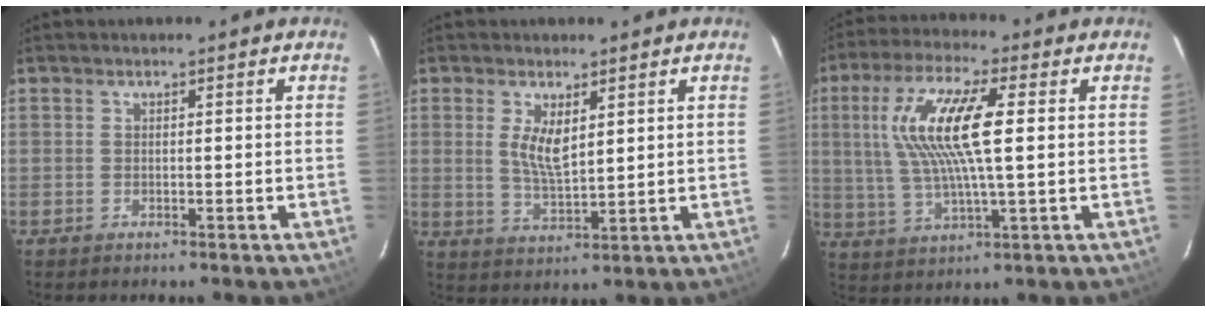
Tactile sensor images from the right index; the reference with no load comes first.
{"total": 5.7, "force": [1.9, 2.2, 4.8], "torque": [-0.089, -0.006, 0.041]}
{"total": 14.0, "force": [2.5, 2.9, 13.5], "torque": [-0.266, 0.009, 0.048]}